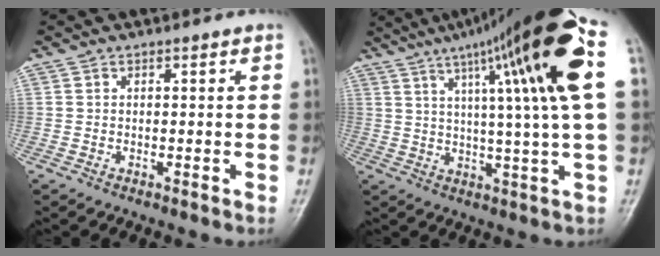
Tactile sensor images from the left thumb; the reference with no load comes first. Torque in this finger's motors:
{"motor_torque": [0.56, 0.82, 2.02, -0.75, 0.45]}